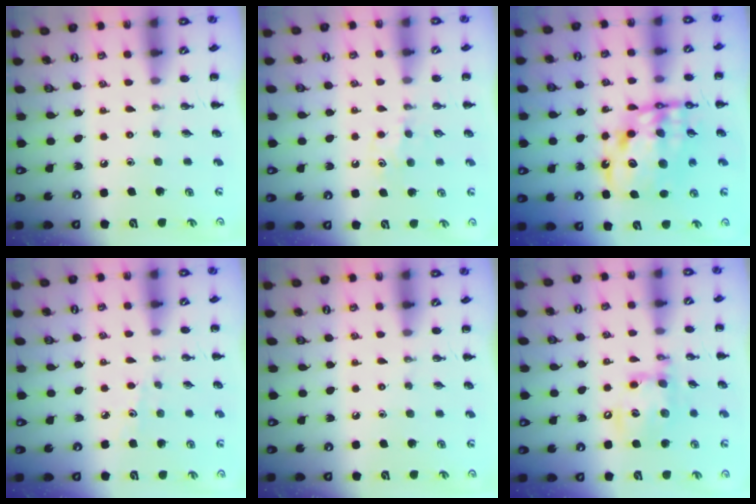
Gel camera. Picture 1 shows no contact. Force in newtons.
{"total": 4.9, "press": 4.7, "slide": 1.4}
{"total": 14.5, "press": 14.1, "slide": 3.6}
{"total": 2.8, "press": 2.6, "slide": 0.9}
{"total": 0.0}
{"total": 13.9, "press": 13.7, "slide": 2.3}